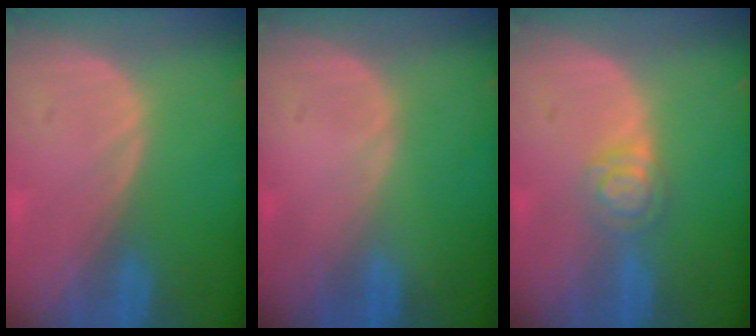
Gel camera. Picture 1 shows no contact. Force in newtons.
{"total": 0.0}
{"total": 4.0, "press": 3.6, "slide": 1.8}